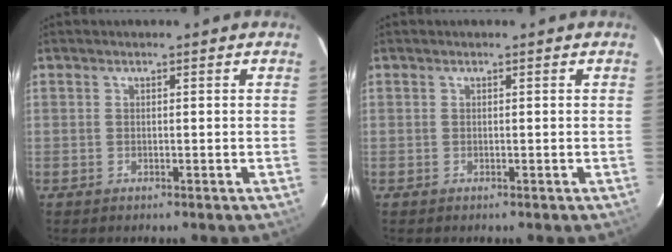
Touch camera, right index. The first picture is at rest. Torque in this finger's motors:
{"motor_torque": [0.05, 0.11, 0.05, 0.01]}